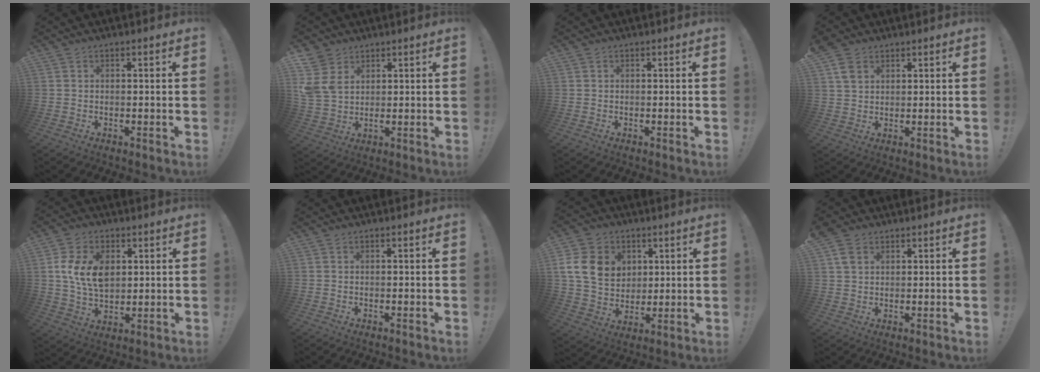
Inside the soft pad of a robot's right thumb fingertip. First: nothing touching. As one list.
[{"total": 8.0, "force": [3.3, 6.2, 3.8], "torque": [-0.082, -0.014, 0.067]}, {"total": 0.0}, {"total": 5.6, "force": [3.1, 3.7, 2.9], "torque": [-0.039, -0.010, 0.060]}, {"total": 12.8, "force": [3.1, 9.0, 8.5], "torque": [-0.151, -0.002, 0.057]}, {"total": 0.0}, {"total": 15.6, "force": [5.2, 12.6, 7.6], "torque": [-0.126, -0.020, 0.106]}, {"total": 4.6, "force": [2.6, 3.0, 2.3], "torque": [-0.035, -0.006, 0.051]}]